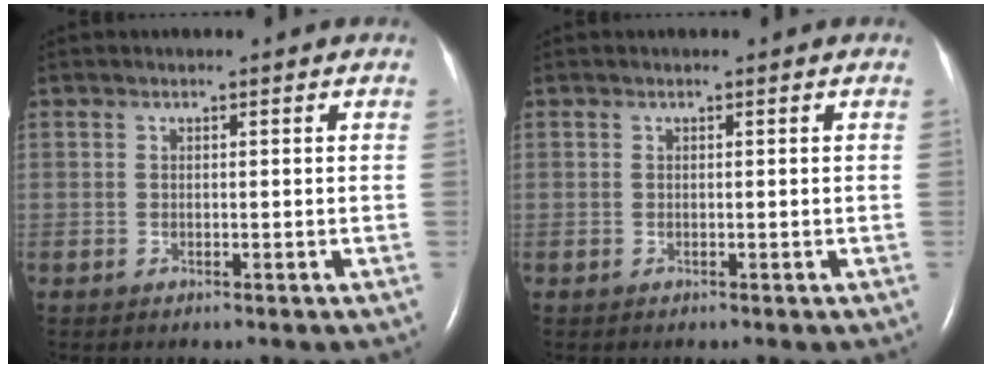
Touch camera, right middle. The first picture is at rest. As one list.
[{"total": 0.0}]